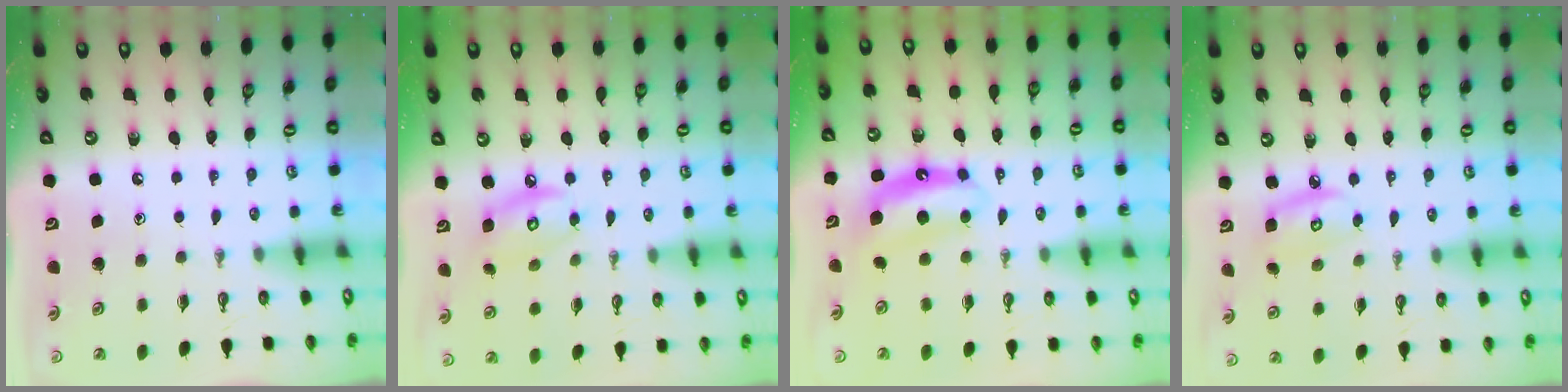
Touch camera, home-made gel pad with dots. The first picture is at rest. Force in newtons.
{"total": 8.2, "press": 8.2, "slide": 0.6}
{"total": 7.5, "press": 7.5, "slide": 0.4}
{"total": 5.3, "press": 5.3, "slide": 0.3}